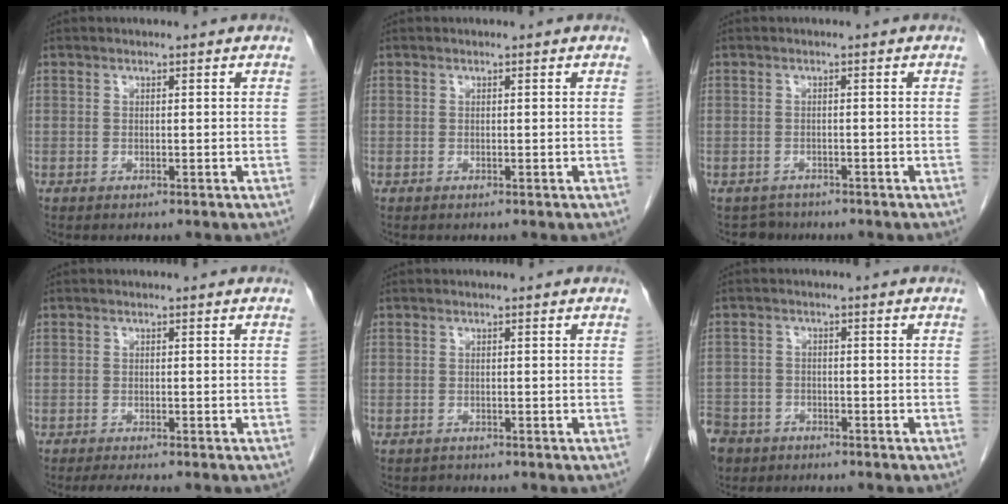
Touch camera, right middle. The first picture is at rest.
{"total": 0.0}
{"total": 2.1, "force": [-1.7, 1.0, -0.6], "torque": [0.005, 0.000, -0.027]}
{"total": 2.3, "force": [-2.0, 0.0, 1.2], "torque": [-0.022, -0.006, -0.032]}
{"total": 0.5, "force": [-0.5, 0.2, -0.1], "torque": [-0.006, -0.001, -0.009]}
{"total": 11.3, "force": [-7.3, 8.0, 3.3], "torque": [-0.119, -0.010, -0.122]}